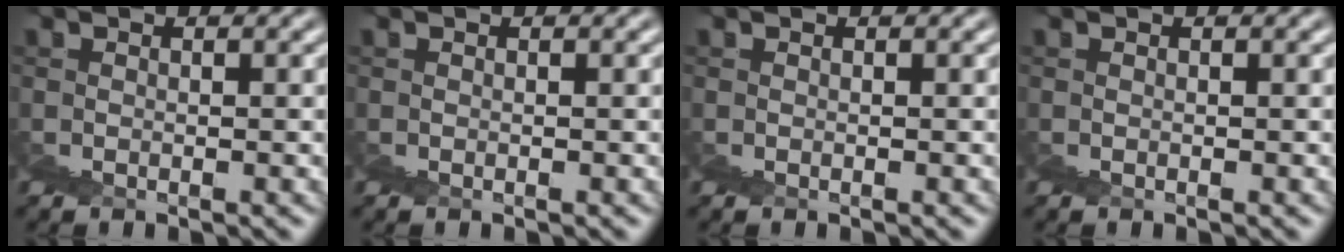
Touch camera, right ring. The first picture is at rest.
{"total": 0.0}
{"total": 0.0}
{"total": 0.0}